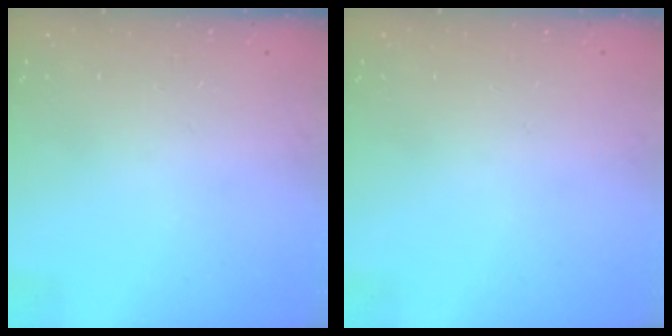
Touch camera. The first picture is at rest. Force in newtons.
{"total": 0.0}